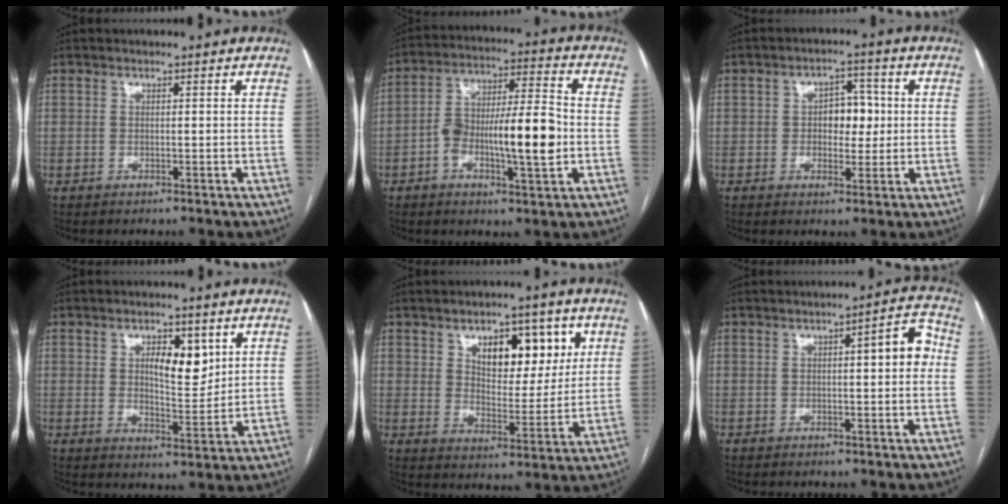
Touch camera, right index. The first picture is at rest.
{"total": 13.3, "force": [-2.7, 3.0, 12.7], "torque": [-0.219, 0.020, -0.044]}
{"total": 5.5, "force": [0.3, 3.4, 4.3], "torque": [-0.058, 0.016, 0.007]}
{"total": 6.8, "force": [2.7, 2.9, 5.6], "torque": [-0.085, -0.002, 0.047]}
{"total": 11.1, "force": [4.8, 5.5, 8.3], "torque": [-0.112, 0.009, 0.080]}
{"total": 5.4, "force": [0.5, 1.3, 5.3], "torque": [-0.062, 0.022, 0.001]}